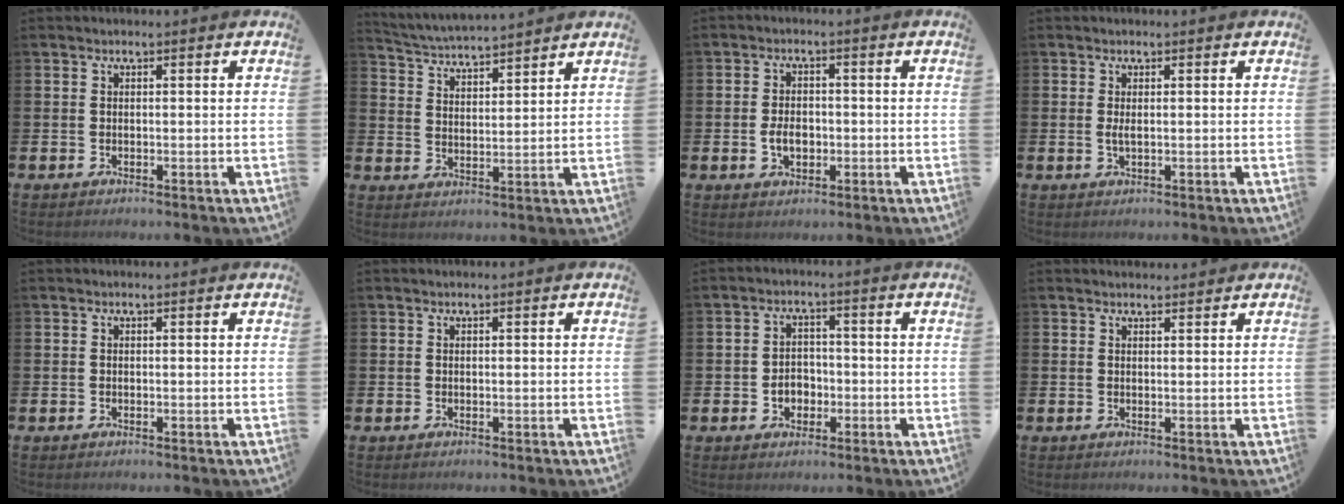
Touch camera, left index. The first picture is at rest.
{"total": 4.3, "force": [4.3, 0.1, -0.1], "torque": [-0.019, -0.033, 0.074]}
{"total": 3.5, "force": [-0.7, 2.3, 2.5], "torque": [-0.033, -0.001, -0.017]}
{"total": 1.1, "force": [0.1, 0.3, 1.1], "torque": [-0.014, -0.002, 0.000]}
{"total": 0.0}
{"total": 0.0}
{"total": 3.2, "force": [-1.0, 2.7, 1.5], "torque": [-0.020, -0.001, -0.027]}
{"total": 1.3, "force": [1.2, 0.5, 0.1], "torque": [0.008, 0.000, 0.021]}